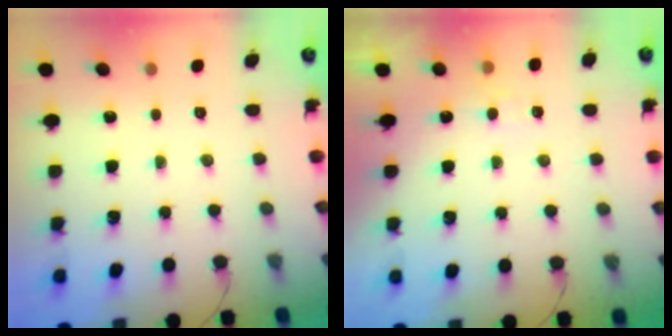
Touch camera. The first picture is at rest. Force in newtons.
{"total": 2.5, "press": 2.1, "slide": 1.5}